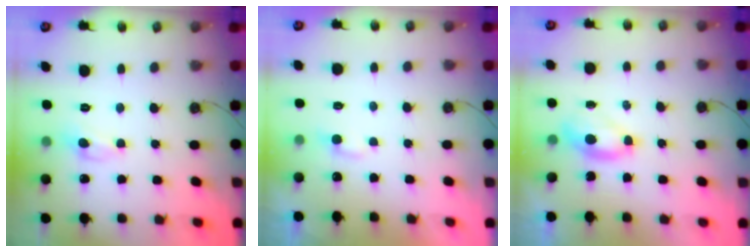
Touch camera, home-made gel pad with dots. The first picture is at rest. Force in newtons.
{"total": 1.8, "press": 1.7, "slide": 0.5}
{"total": 2.1, "press": 2.0, "slide": 0.7}